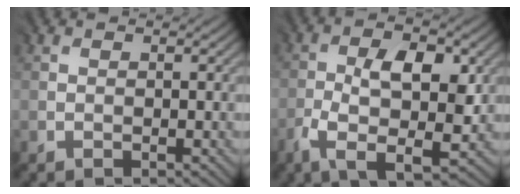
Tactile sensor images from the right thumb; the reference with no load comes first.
{"total": 8.2, "force": [-1.5, 3.5, 7.2], "torque": [-0.137, -0.004, -0.026]}